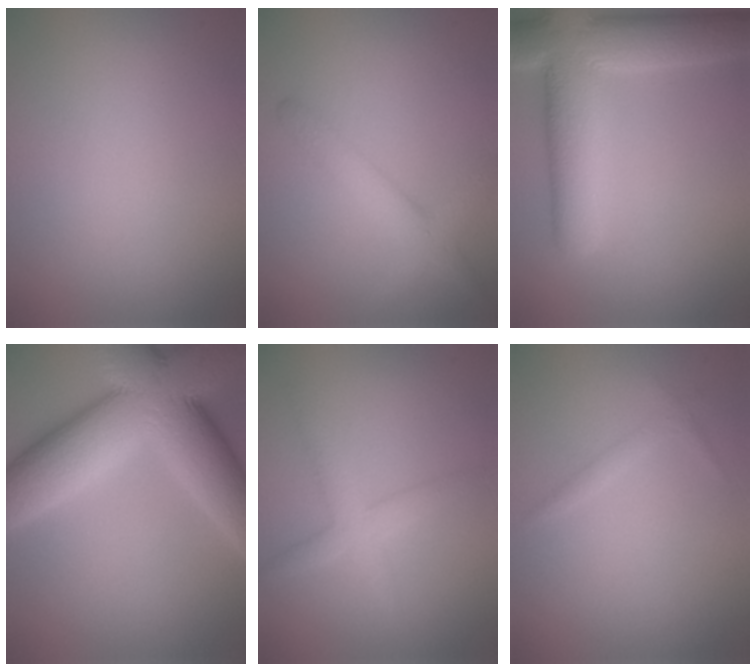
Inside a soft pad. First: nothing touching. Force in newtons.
{"total": 3.2, "press": 3.2, "slide": 0.1}
{"total": 9.5, "press": 9.5, "slide": 1.2}
{"total": 14.1, "press": 14.1, "slide": 0.4}
{"total": 2.5, "press": 2.5, "slide": 0.1}
{"total": 0.8, "press": 0.8, "slide": 0.0}